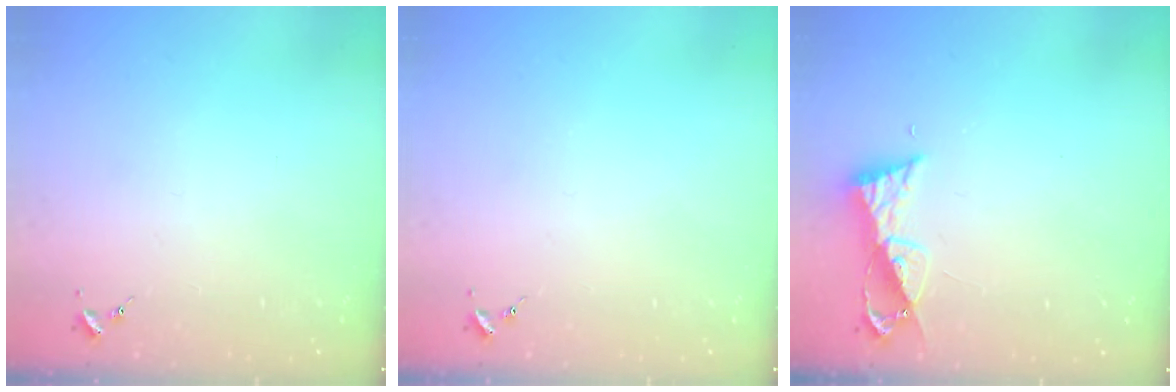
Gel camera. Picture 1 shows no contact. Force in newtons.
{"total": 0.0}
{"total": 7.7, "press": 7.7, "slide": 0.4}